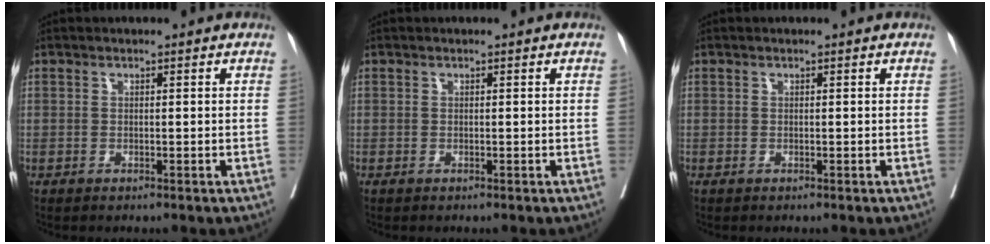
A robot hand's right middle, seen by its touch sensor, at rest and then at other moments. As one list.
[{"total": 0.0}, {"total": 0.0}]